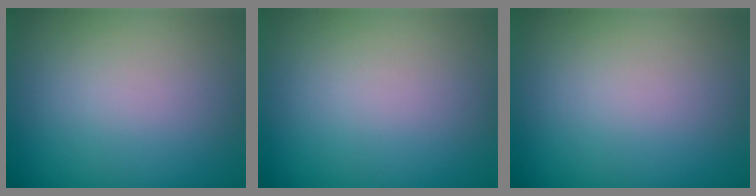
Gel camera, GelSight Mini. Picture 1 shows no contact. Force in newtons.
{"total": 0.0}
{"total": 0.0}